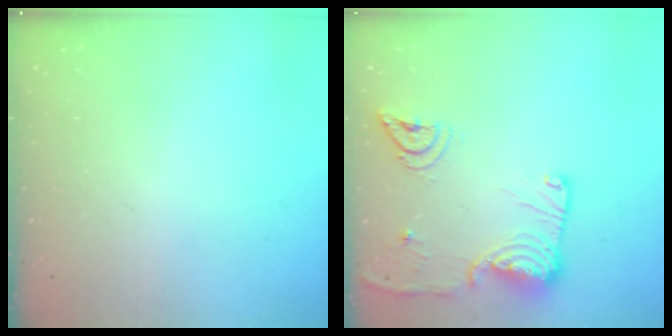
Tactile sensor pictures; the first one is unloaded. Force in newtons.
{"total": 15.4, "press": 15.3, "slide": 1.9}